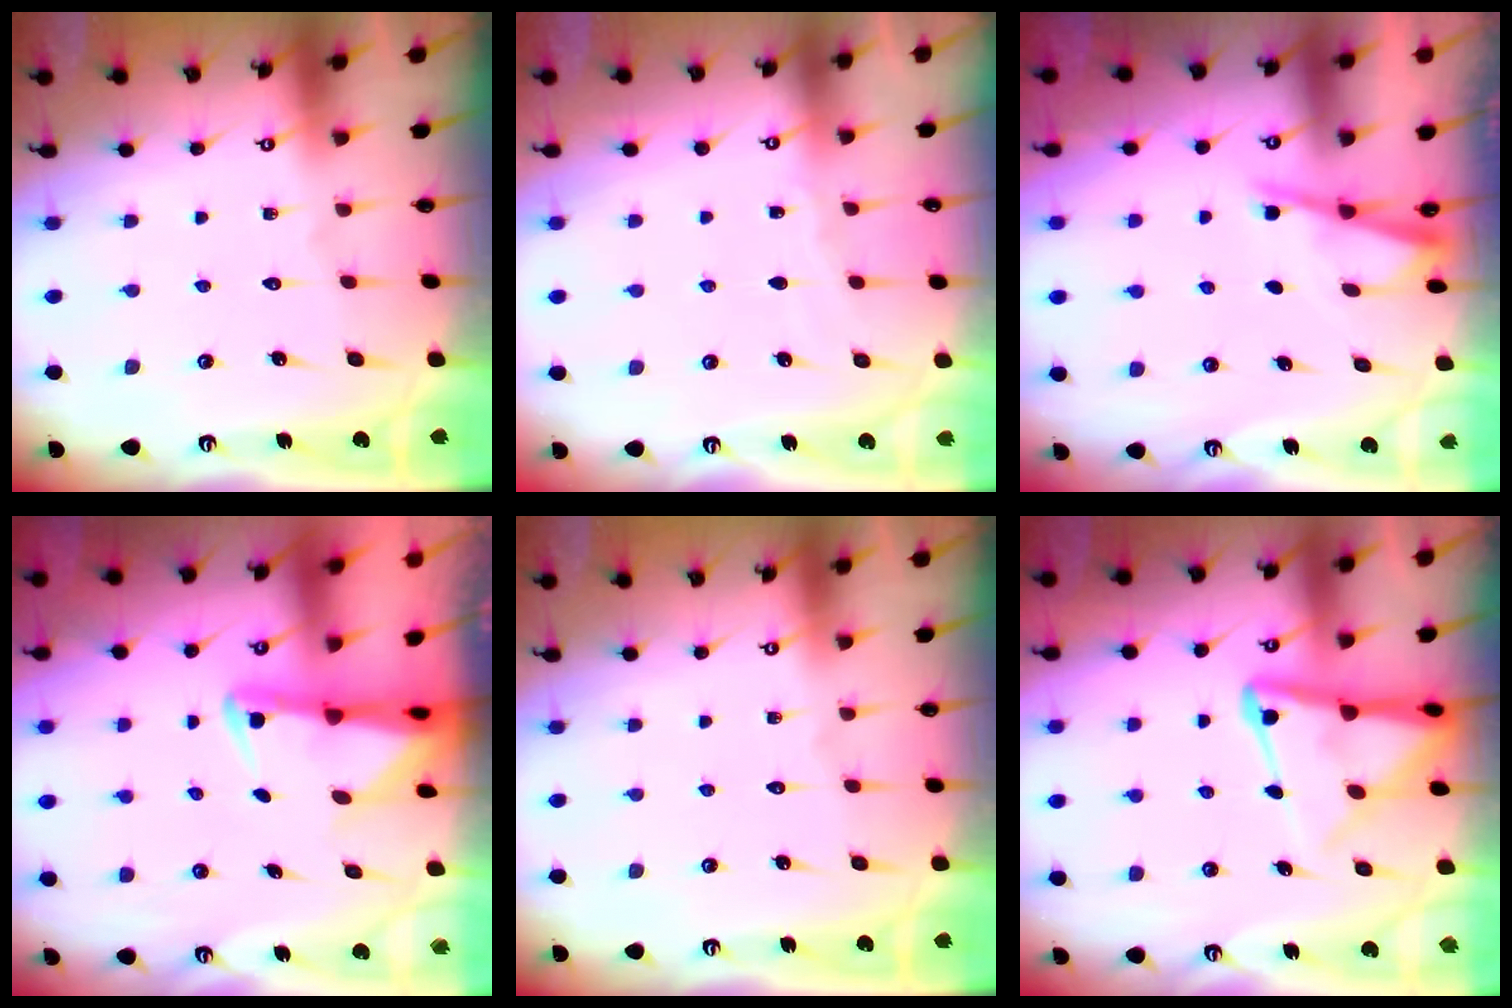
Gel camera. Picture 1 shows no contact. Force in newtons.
{"total": 2.5, "press": 2.5, "slide": 0.4}
{"total": 2.5, "press": 2.4, "slide": 0.3}
{"total": 2.9, "press": 2.8, "slide": 0.6}
{"total": 0.0}
{"total": 9.9, "press": 9.9, "slide": 1.0}